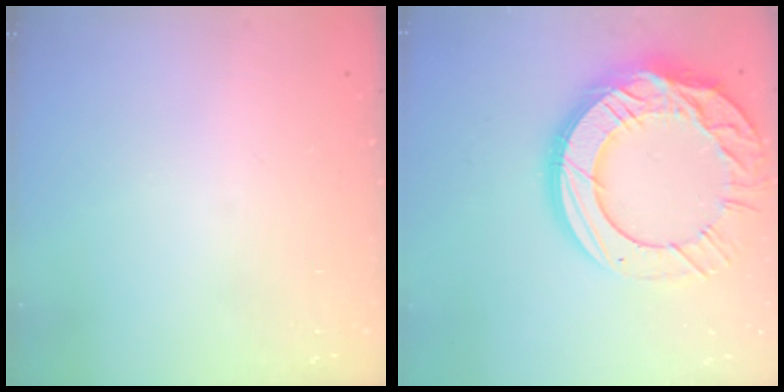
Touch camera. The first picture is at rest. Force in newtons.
{"total": 24.9, "press": 24.8, "slide": 2.4}